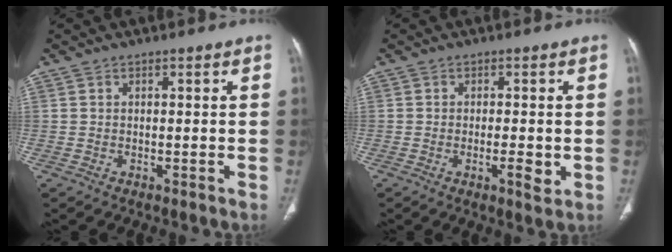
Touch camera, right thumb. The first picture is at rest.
{"total": 3.5, "force": [-0.7, 1.1, 3.3], "torque": [-0.049, -0.004, -0.011]}